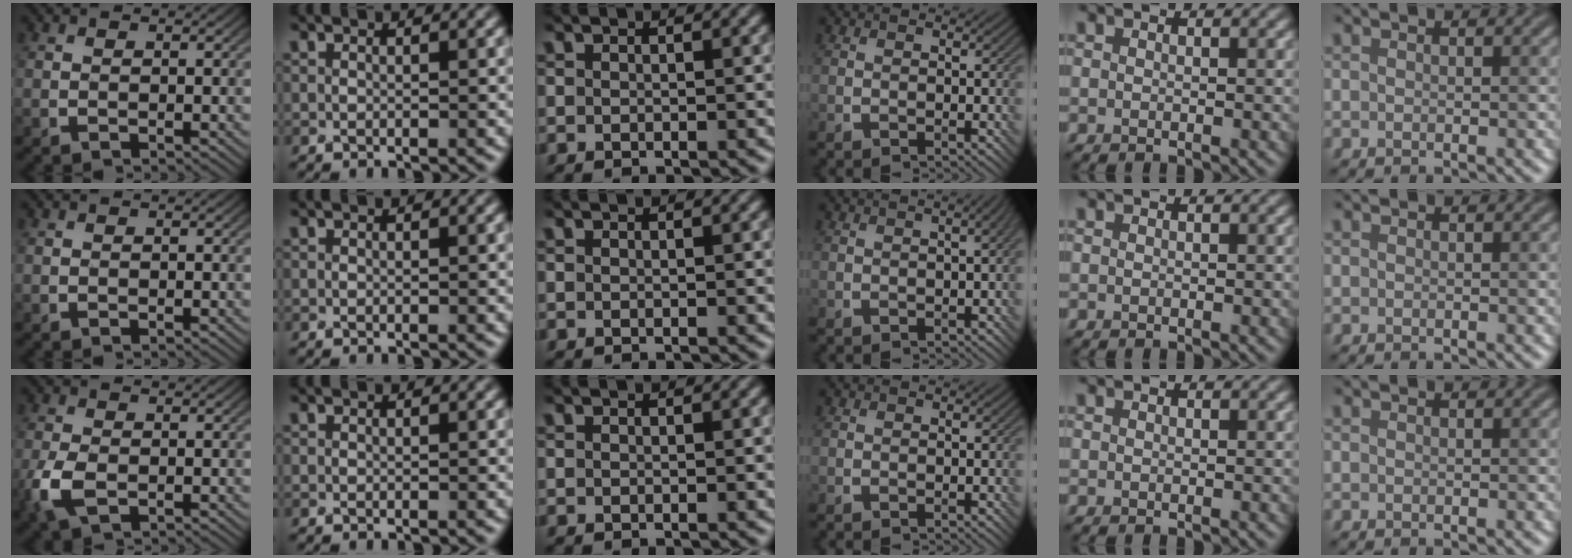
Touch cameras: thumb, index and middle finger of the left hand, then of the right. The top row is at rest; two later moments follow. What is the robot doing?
{"motion": "screw", "object": "bottle cap"}